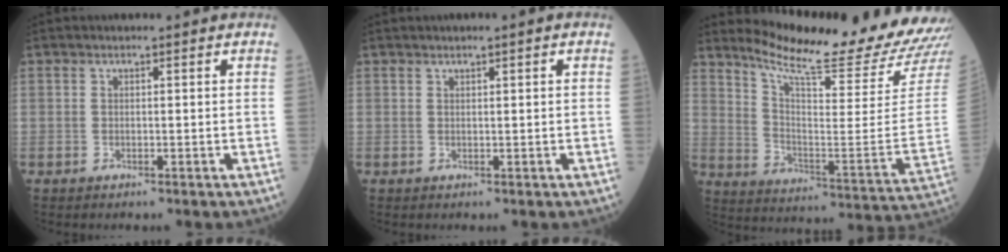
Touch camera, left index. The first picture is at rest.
{"total": 1.0, "force": [0.6, 0.0, 0.9], "torque": [-0.017, 0.007, 0.012]}
{"total": 22.9, "force": [21.4, -1.0, 8.1], "torque": [-0.147, -0.119, 0.296]}